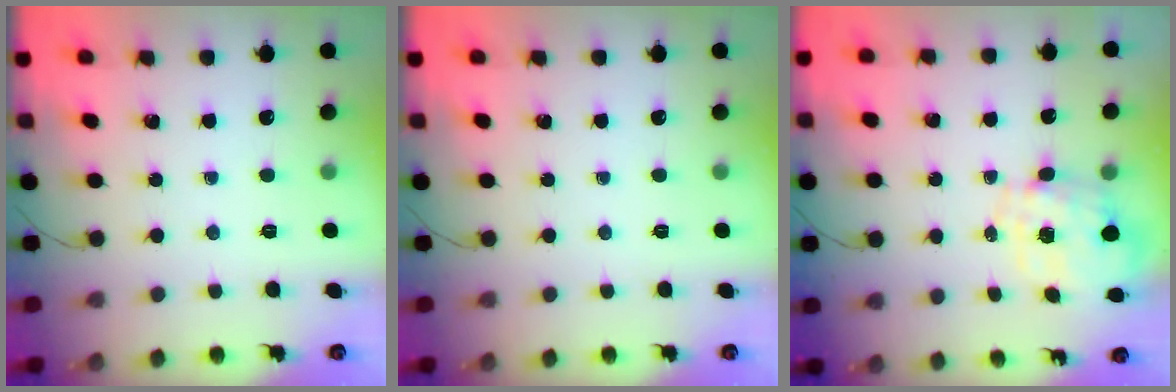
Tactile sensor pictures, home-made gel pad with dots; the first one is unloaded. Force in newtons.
{"total": 0.0}
{"total": 1.8, "press": 1.4, "slide": 1.1}